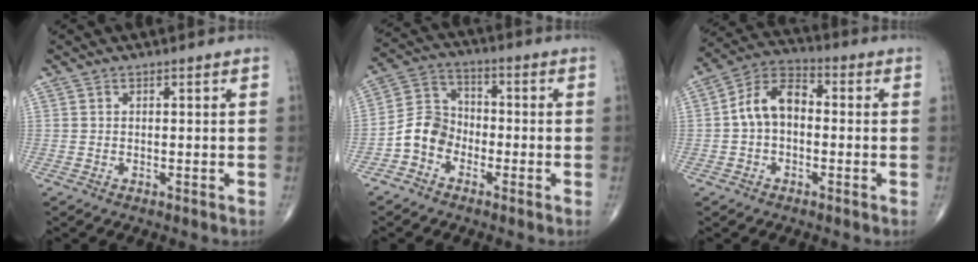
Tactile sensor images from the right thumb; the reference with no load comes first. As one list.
[{"total": 7.4, "force": [-3.2, 5.9, 3.2], "torque": [-0.045, 0.037, -0.074]}, {"total": 9.3, "force": [-0.3, 6.2, 6.9], "torque": [-0.112, 0.033, -0.020]}]